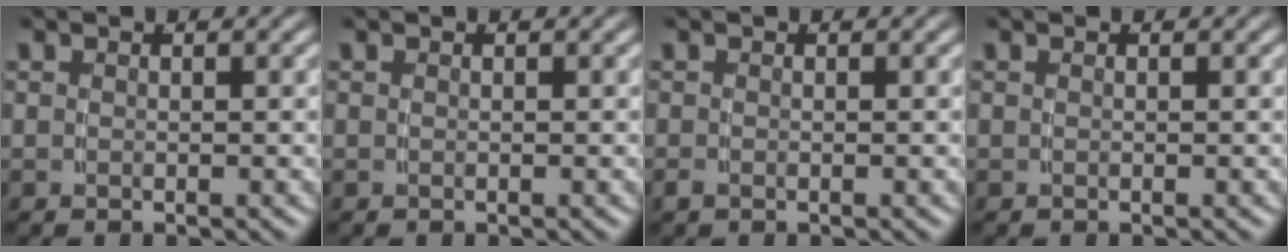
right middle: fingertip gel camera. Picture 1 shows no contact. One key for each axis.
{"total": 0.0}
{"total": 0.6, "fx": -0.5, "fy": 0.0, "fz": 0.3, "tx": -0.006, "ty": -0.005, "tz": -0.006}
{"total": 0.0}